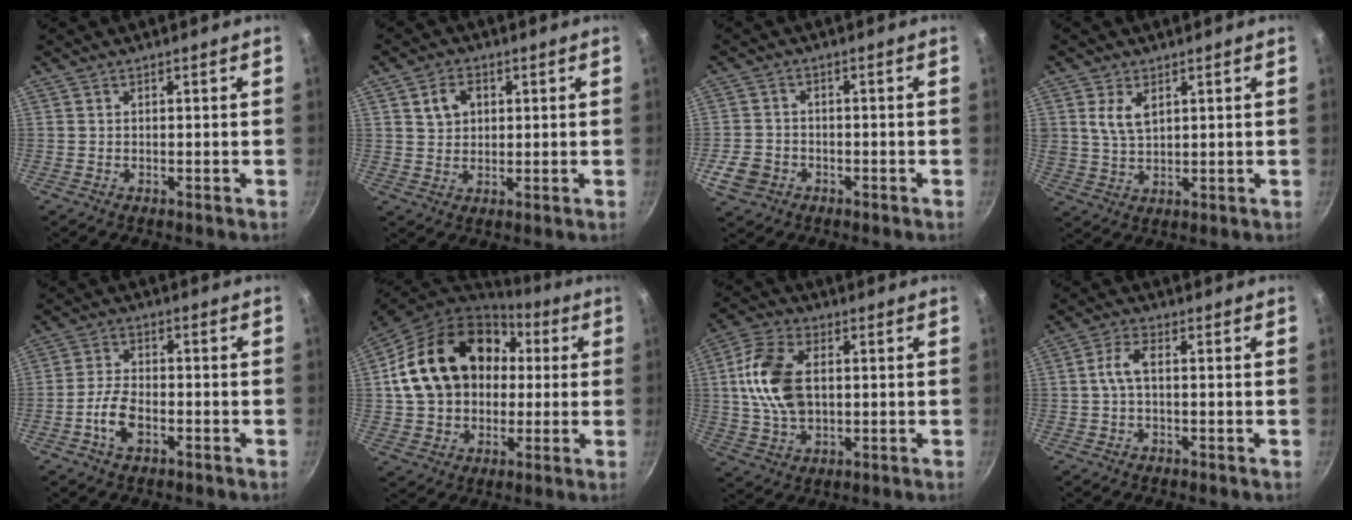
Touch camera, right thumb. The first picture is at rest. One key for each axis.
{"total": 4.9, "fx": 1.7, "fy": 3.7, "fz": 2.7, "tx": -0.028, "ty": 0.001, "tz": 0.031}
{"total": 5.3, "fx": -2.4, "fy": 4.3, "fz": 2.1, "tx": -0.039, "ty": 0.022, "tz": -0.041}
{"total": 5.5, "fx": 2.3, "fy": 3.0, "fz": 4.0, "tx": -0.071, "ty": -0.014, "tz": 0.050}
{"total": 5.8, "fx": -2.4, "fy": 3.0, "fz": 4.4, "tx": -0.085, "ty": 0.020, "tz": -0.051}
{"total": 22.5, "fx": 3.9, "fy": 17.2, "fz": 14.1, "tx": -0.231, "ty": 0.040, "tz": 0.072}
{"total": 13.5, "fx": 1.6, "fy": 8.5, "fz": 10.4, "tx": -0.190, "ty": 0.007, "tz": 0.026}
{"total": 3.8, "fx": -0.1, "fy": 1.6, "fz": 3.5, "tx": -0.080, "ty": 0.016, "tz": -0.006}